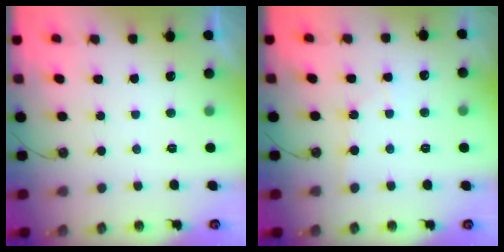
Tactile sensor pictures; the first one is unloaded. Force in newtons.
{"total": 2.6, "press": 2.6, "slide": 0.3}